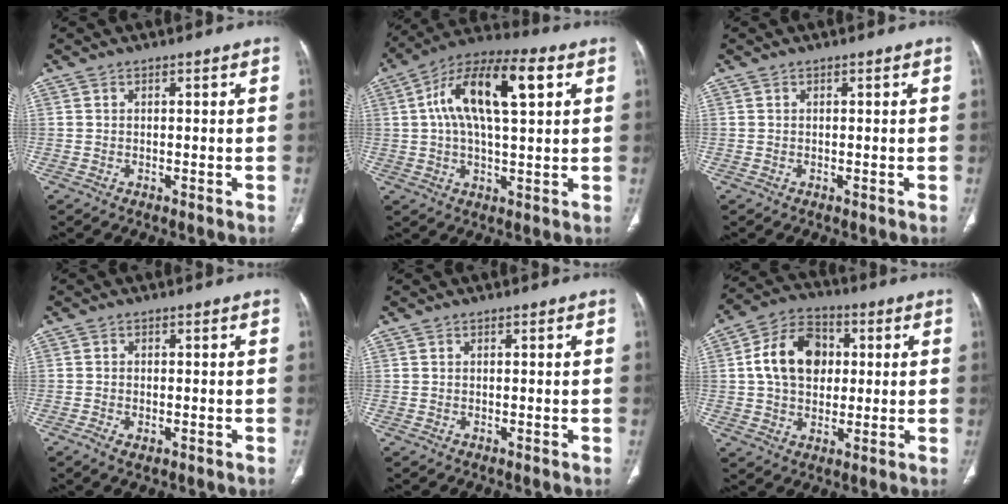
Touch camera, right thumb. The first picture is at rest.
{"total": 16.7, "force": [4.6, 6.7, 14.6], "torque": [-0.252, 0.022, 0.070]}
{"total": 0.0}
{"total": 2.2, "force": [-1.0, 1.2, 1.5], "torque": [-0.031, 0.001, -0.015]}
{"total": 0.0}
{"total": 13.5, "force": [1.9, 9.9, 8.9], "torque": [-0.130, 0.013, 0.025]}